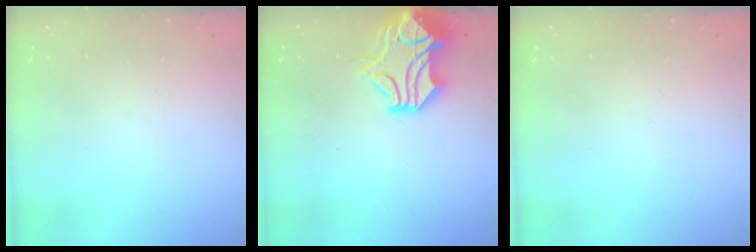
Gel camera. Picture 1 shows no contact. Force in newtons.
{"total": 5.2, "press": 4.7, "slide": 2.1}
{"total": 0.0}